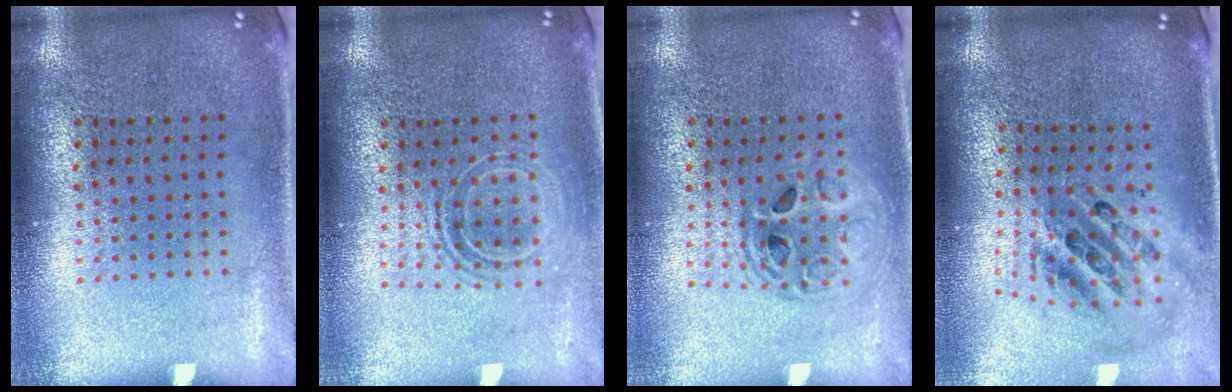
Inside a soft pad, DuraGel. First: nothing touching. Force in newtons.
{"total": 1.7, "press": 1.3, "slide": 1.0}
{"total": 1.4, "press": 1.2, "slide": 0.6}
{"total": 2.4, "press": 1.7, "slide": 1.6}